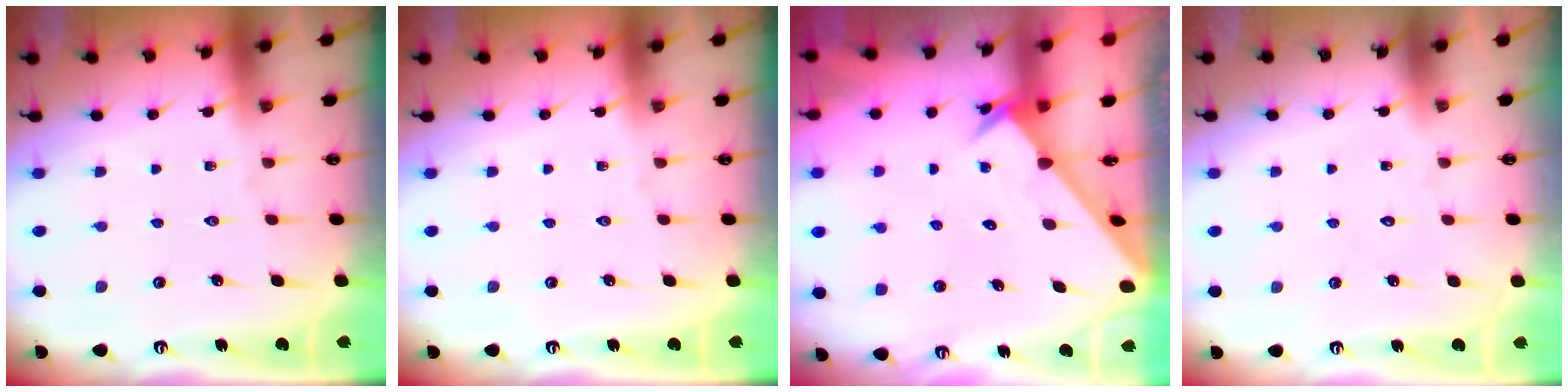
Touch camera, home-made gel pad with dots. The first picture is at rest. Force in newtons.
{"total": 0.0}
{"total": 2.2, "press": 2.2, "slide": 0.1}
{"total": 1.6, "press": 1.6, "slide": 0.1}